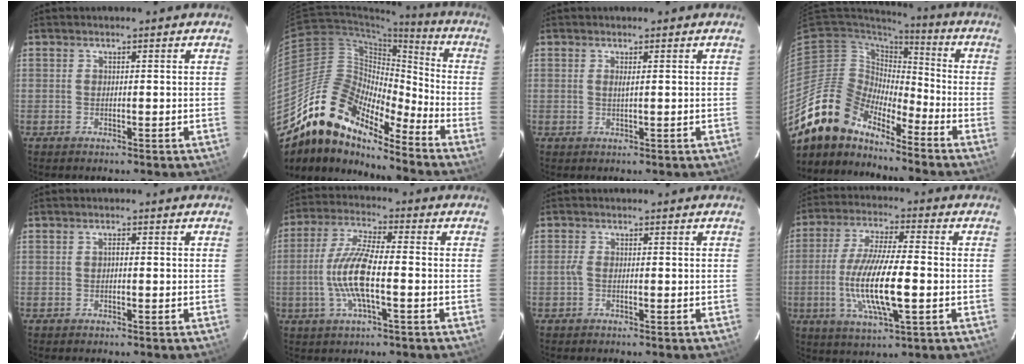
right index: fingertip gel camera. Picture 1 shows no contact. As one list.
[{"total": 17.1, "force": [-14.0, 5.6, 8.2], "torque": [-0.137, -0.002, -0.271]}, {"total": 0.8, "force": [0.3, -0.1, 0.8], "torque": [-0.015, -0.001, 0.004]}, {"total": 13.7, "force": [-12.6, 5.0, 2.4], "torque": [-0.053, 0.014, -0.238]}, {"total": 0.5, "force": [-0.1, 0.2, 0.5], "torque": [-0.008, 0.004, -0.004]}, {"total": 10.5, "force": [-2.4, 2.0, 10.0], "torque": [-0.210, -0.002, -0.048]}, {"total": 1.1, "force": [-0.3, 0.3, 1.0], "torque": [-0.023, 0.001, -0.009]}, {"total": 14.0, "force": [-2.8, 2.9, 13.4], "torque": [-0.267, -0.014, -0.052]}]